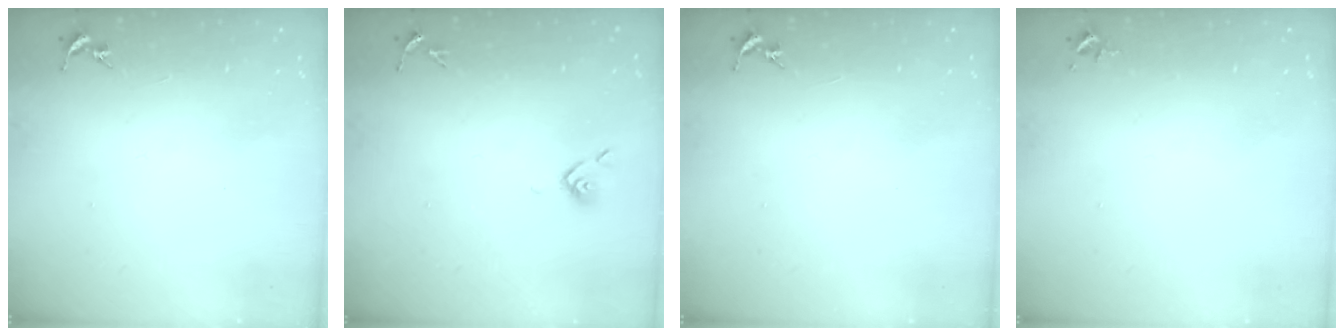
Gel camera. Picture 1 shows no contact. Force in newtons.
{"total": 3.8, "press": 3.7, "slide": 0.8}
{"total": 0.0}
{"total": 2.4, "press": 2.4, "slide": 0.3}